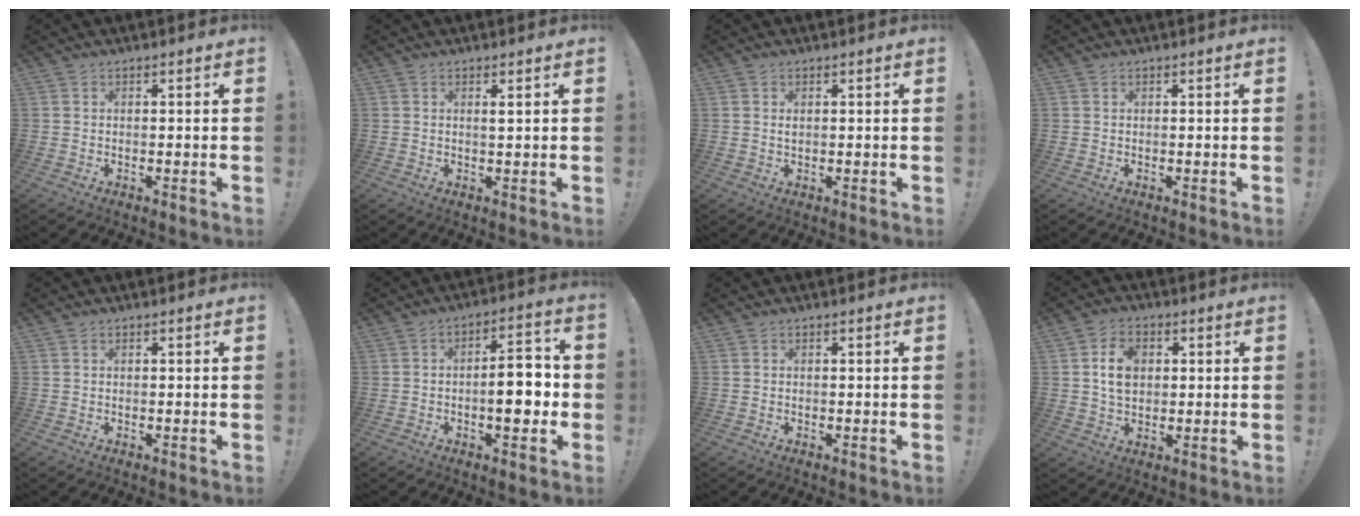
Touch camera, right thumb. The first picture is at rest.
{"total": 1.3, "force": [0.6, 0.0, 1.1], "torque": [-0.009, -0.008, 0.007]}
{"total": 0.7, "force": [0.2, 0.5, 0.4], "torque": [-0.004, 0.000, 0.002]}
{"total": 0.0}
{"total": 0.0}
{"total": 10.6, "force": [-1.5, 4.4, 9.6], "torque": [-0.125, 0.012, -0.029]}
{"total": 0.0}
{"total": 8.3, "force": [1.6, 6.2, 5.3], "torque": [-0.077, 0.001, 0.029]}